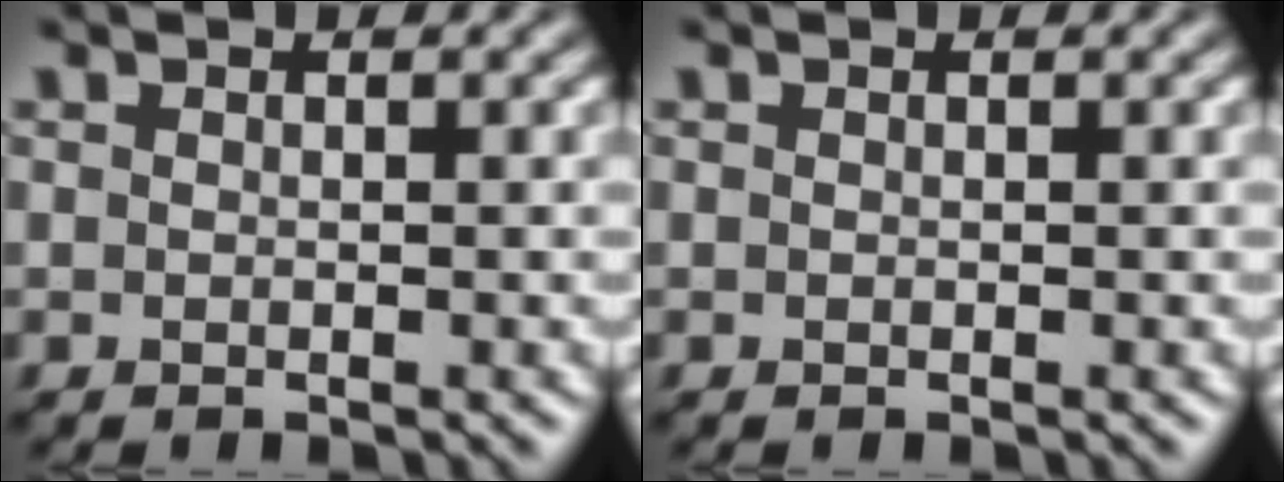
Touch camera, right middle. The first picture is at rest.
{"total": 0.0}